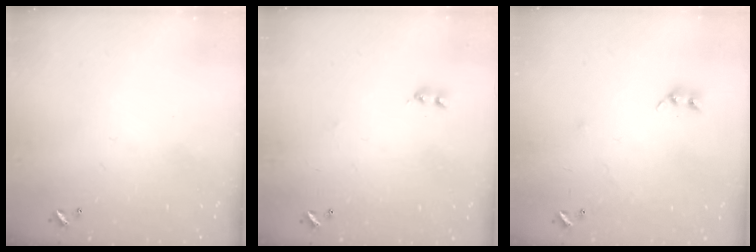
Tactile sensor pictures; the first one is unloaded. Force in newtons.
{"total": 2.2, "press": 2.1, "slide": 0.6}
{"total": 5.5, "press": 5.5, "slide": 0.7}